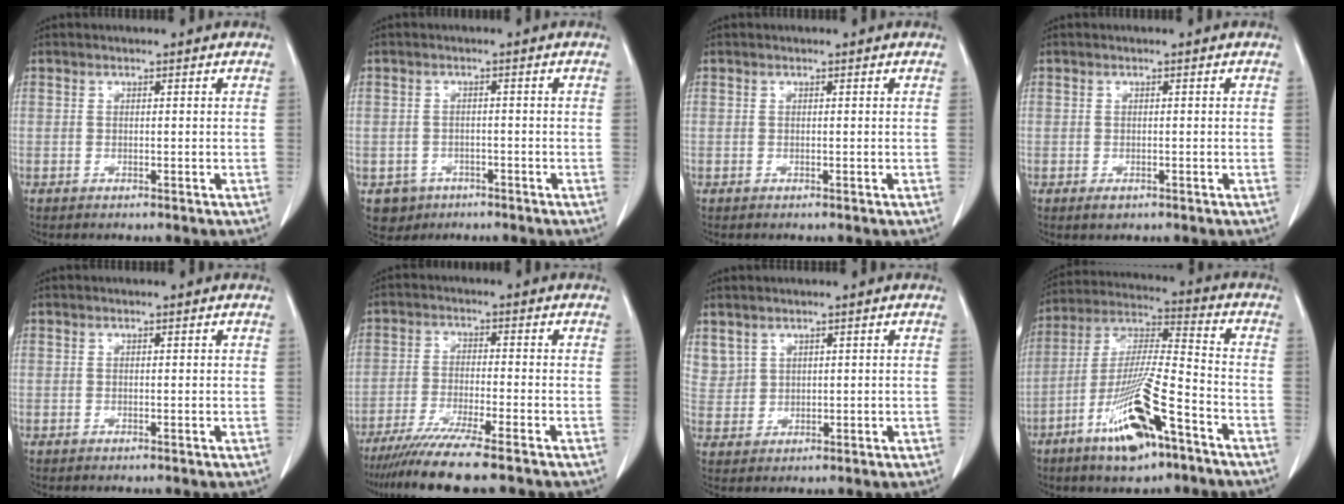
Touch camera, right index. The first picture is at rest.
{"total": 3.7, "force": [-1.9, 3.2, 0.2], "torque": [-0.002, 0.010, -0.022]}
{"total": 0.0}
{"total": 1.2, "force": [-0.6, 0.7, 0.7], "torque": [-0.008, 0.000, -0.004]}
{"total": 0.0}
{"total": 10.3, "force": [-8.3, -0.9, 6.0], "torque": [-0.091, -0.031, -0.135]}
{"total": 4.1, "force": [2.7, 3.0, 0.7], "torque": [-0.015, 0.006, 0.067]}
{"total": 15.7, "force": [-8.3, 2.9, 13.0], "torque": [-0.255, -0.011, -0.144]}